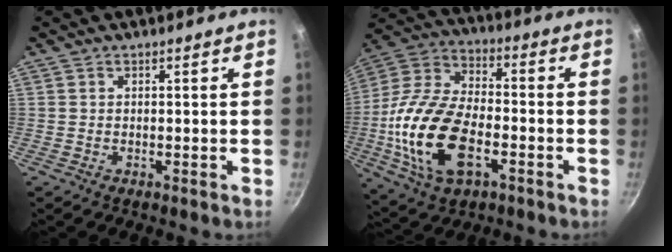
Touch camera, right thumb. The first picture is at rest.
{"total": 20.9, "force": [-5.4, 11.7, 16.5], "torque": [-0.322, 0.028, -0.106]}